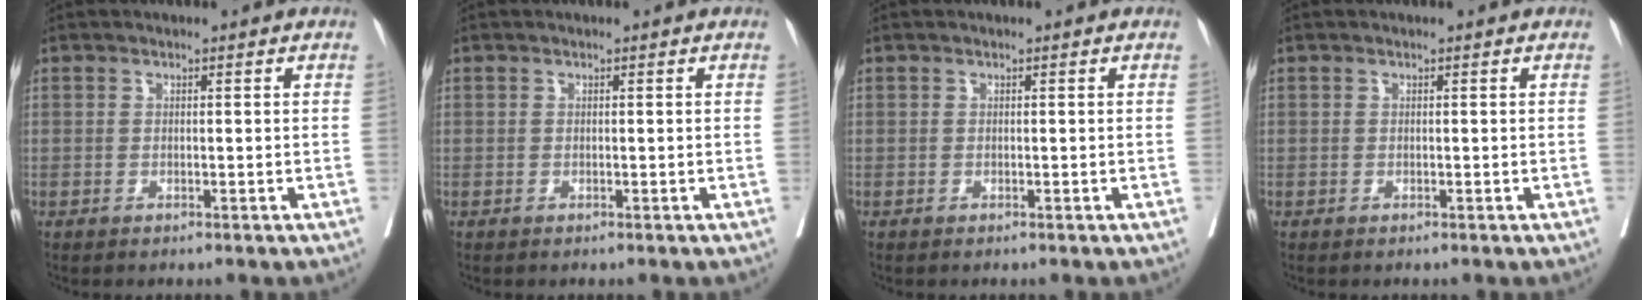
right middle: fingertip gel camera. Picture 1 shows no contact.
{"total": 0.0}
{"total": 0.0}
{"total": 0.0}